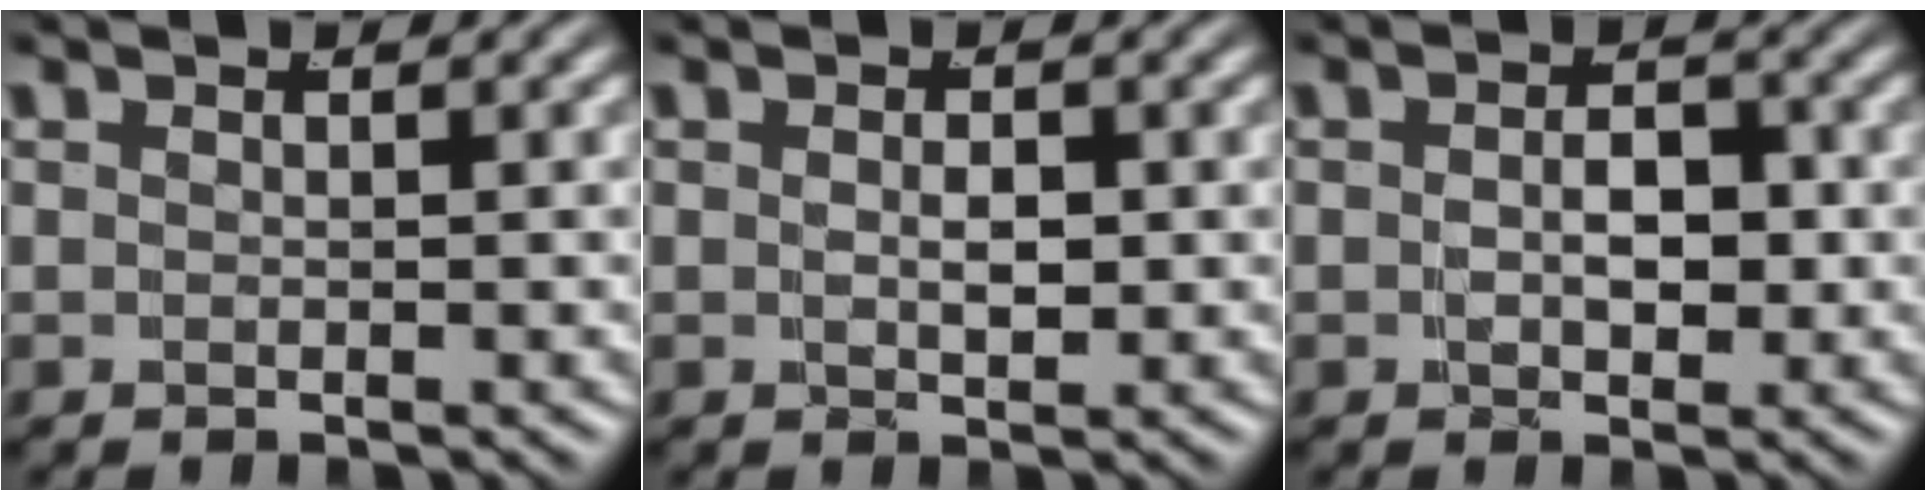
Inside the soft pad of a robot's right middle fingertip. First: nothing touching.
{"total": 1.5, "force": [0.1, 0.5, 1.4], "torque": [-0.022, -0.013, 0.010]}
{"total": 2.5, "force": [-0.5, 1.4, 2.0], "torque": [-0.032, -0.009, -0.001]}